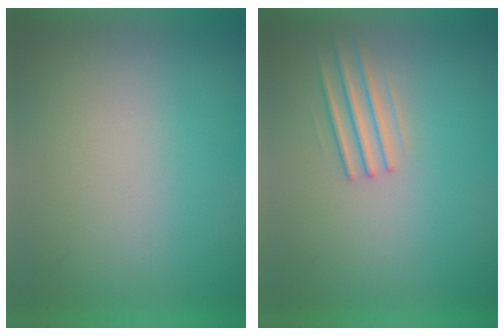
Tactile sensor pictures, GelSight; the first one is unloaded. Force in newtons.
{"total": 2.4}